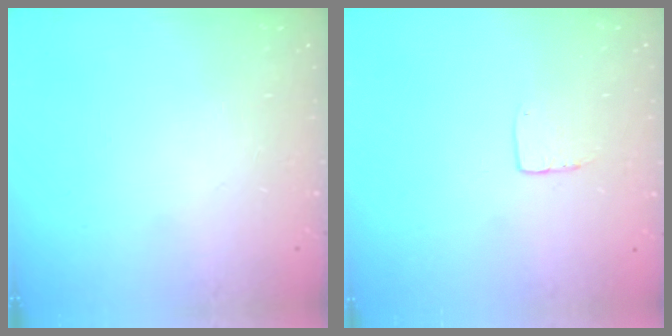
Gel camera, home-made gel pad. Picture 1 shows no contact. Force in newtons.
{"total": 4.5, "press": 4.5, "slide": 0.3}